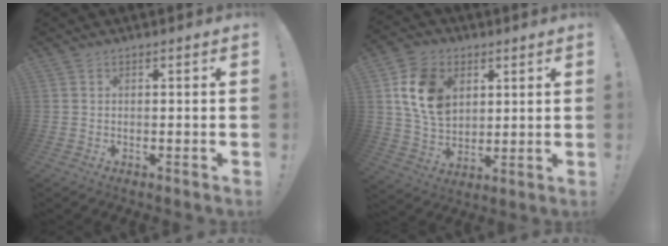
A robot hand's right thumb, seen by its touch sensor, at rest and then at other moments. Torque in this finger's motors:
{"motor_torque": [0.31, 0.56, 0.31, -0.05, 0.10]}